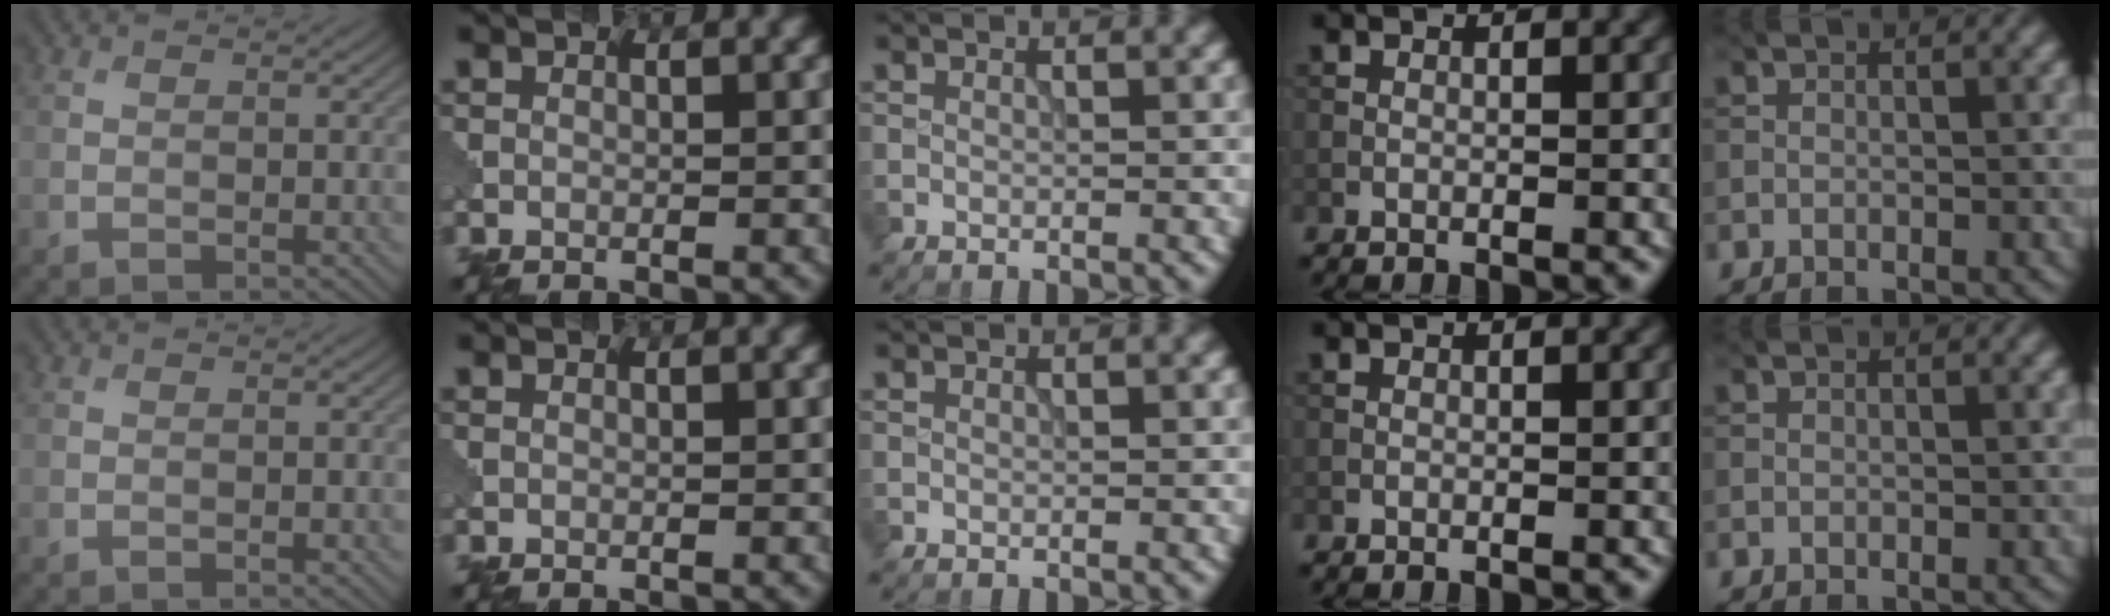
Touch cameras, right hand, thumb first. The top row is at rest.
{}